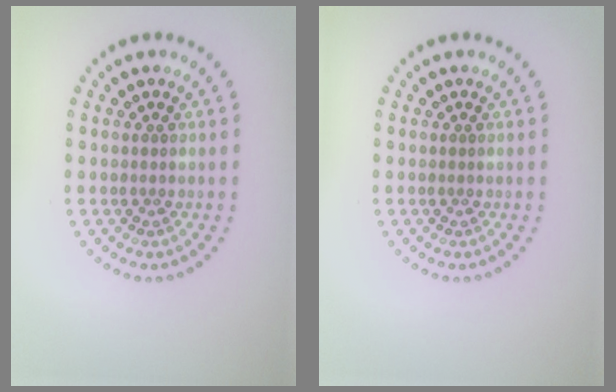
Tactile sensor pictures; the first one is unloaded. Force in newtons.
{"total": 0.0}